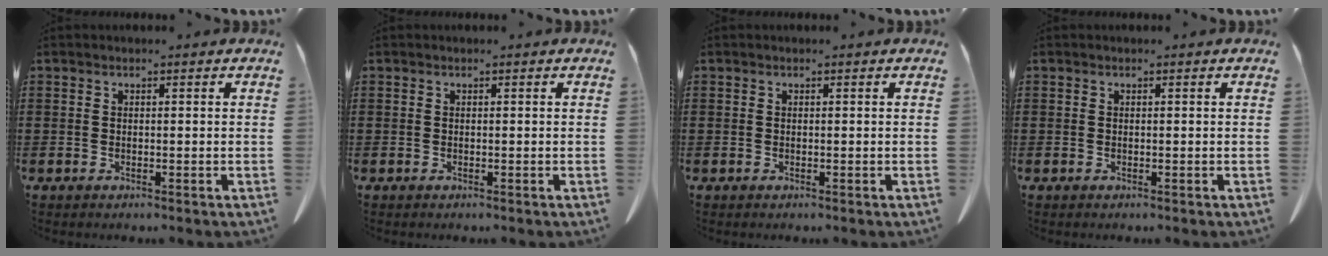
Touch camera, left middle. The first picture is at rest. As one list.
[{"total": 0.0}, {"total": 0.0}, {"total": 0.0}]